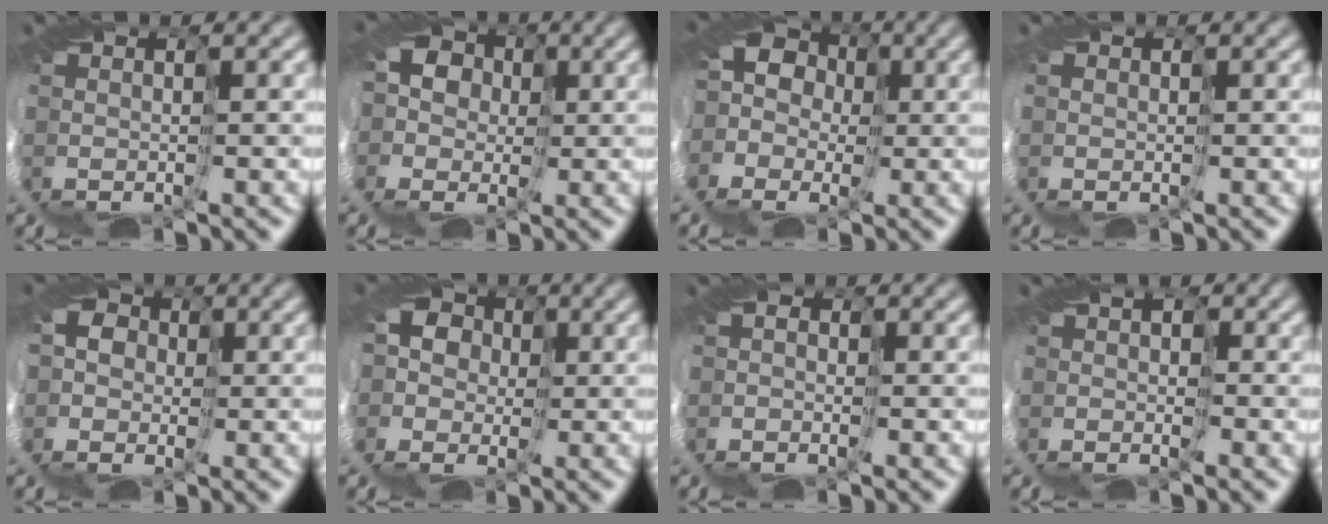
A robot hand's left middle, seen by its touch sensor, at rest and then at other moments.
{"total": 8.1, "force": [-0.9, 7.8, 2.1], "torque": [-0.071, 0.004, -0.052]}
{"total": 9.2, "force": [-1.3, 8.6, 3.0], "torque": [-0.083, 0.000, -0.048]}
{"total": 1.1, "force": [0.1, 1.0, 0.4], "torque": [-0.010, 0.004, -0.002]}
{"total": 6.1, "force": [-1.2, 5.7, 1.7], "torque": [-0.046, 0.003, -0.055]}
{"total": 7.6, "force": [-1.4, 7.2, 1.9], "torque": [-0.064, 0.003, -0.056]}
{"total": 1.8, "force": [-1.1, 1.3, 0.5], "torque": [-0.011, 0.009, -0.026]}
{"total": 3.3, "force": [-0.4, 2.9, 1.5], "torque": [-0.020, 0.005, -0.016]}